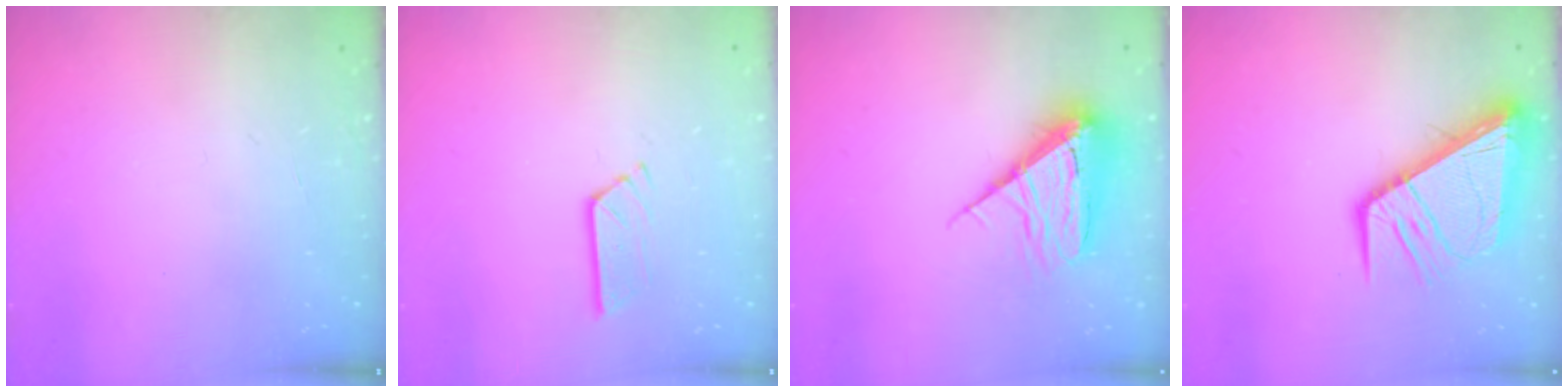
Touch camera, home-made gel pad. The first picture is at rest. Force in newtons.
{"total": 3.4, "press": 3.3, "slide": 0.4}
{"total": 11.4, "press": 11.3, "slide": 1.4}
{"total": 12.6, "press": 12.5, "slide": 1.7}